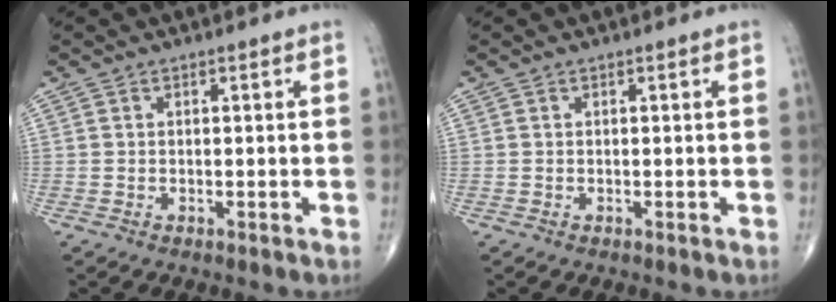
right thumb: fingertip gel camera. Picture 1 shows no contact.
{"total": 0.0}